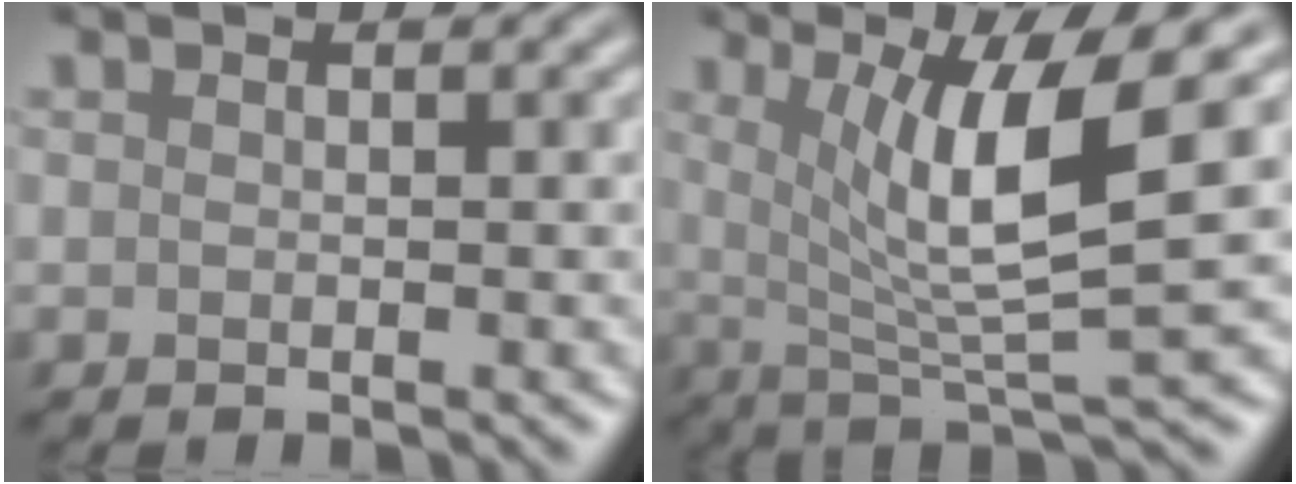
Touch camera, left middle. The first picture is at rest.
{"total": 8.0, "force": [1.9, 1.6, 7.6], "torque": [-0.120, -0.008, 0.036]}